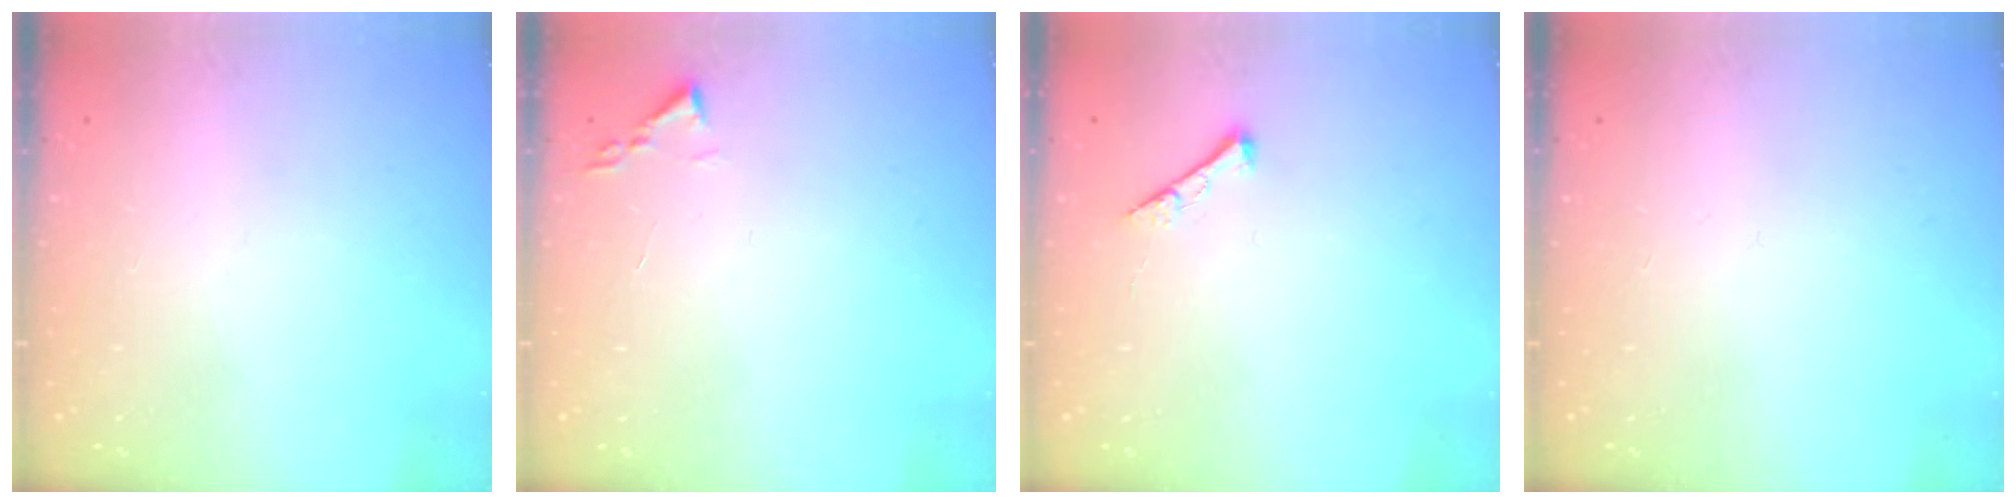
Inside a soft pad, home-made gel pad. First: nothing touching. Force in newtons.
{"total": 1.9, "press": 1.8, "slide": 0.3}
{"total": 3.9, "press": 3.9, "slide": 0.5}
{"total": 0.0}